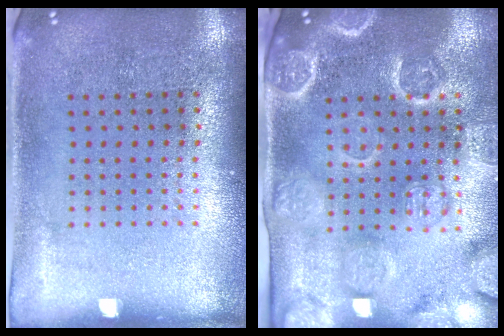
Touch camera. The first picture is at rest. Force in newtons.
{"total": 4.1, "press": 3.7, "slide": 1.7}